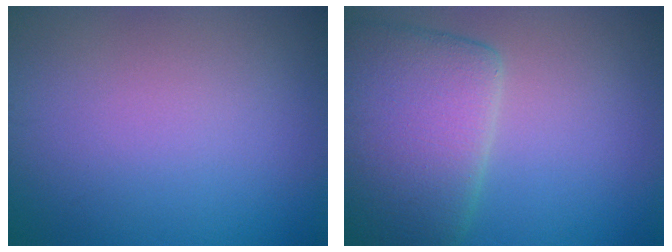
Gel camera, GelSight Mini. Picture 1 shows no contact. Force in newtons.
{"total": 7.7, "press": 7.7, "slide": 0.9}